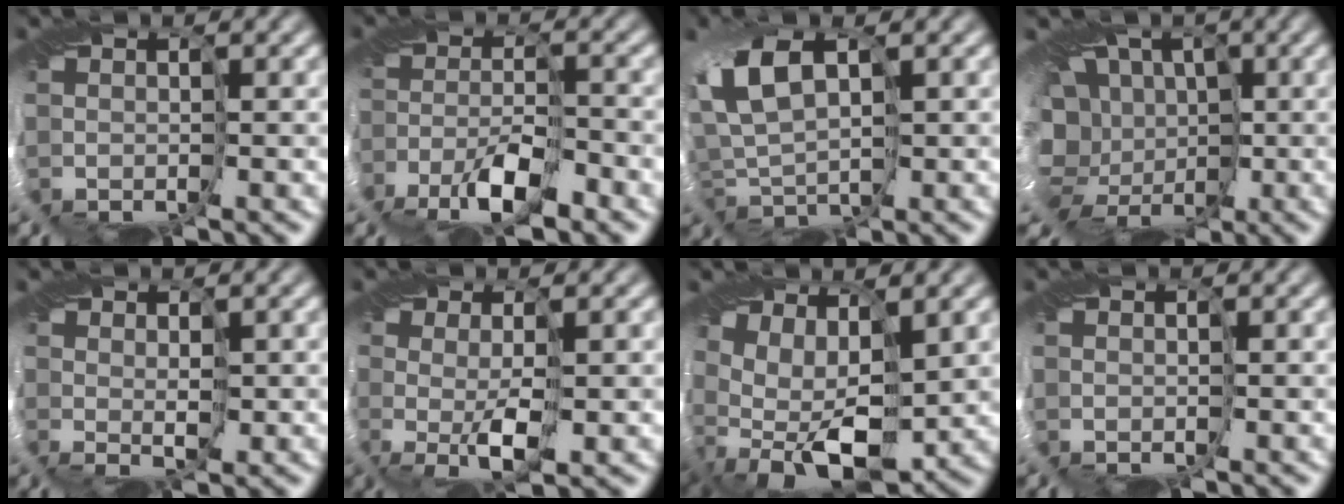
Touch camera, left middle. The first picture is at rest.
{"total": 2.9, "force": [-2.7, -0.2, 0.8], "torque": [-0.002, -0.002, -0.050]}
{"total": 7.7, "force": [-0.3, 4.5, 6.2], "torque": [-0.129, -0.019, 0.000]}
{"total": 12.0, "force": [-1.1, 10.0, 6.5], "torque": [-0.106, 0.011, -0.042]}
{"total": 1.1, "force": [0.9, -0.5, -0.2], "torque": [0.003, 0.000, 0.019]}
{"total": 1.6, "force": [0.1, -1.2, 1.1], "torque": [-0.024, -0.005, 0.003]}
{"total": 9.7, "force": [0.4, 5.4, 8.0], "torque": [-0.159, -0.021, 0.023]}
{"total": 0.0}